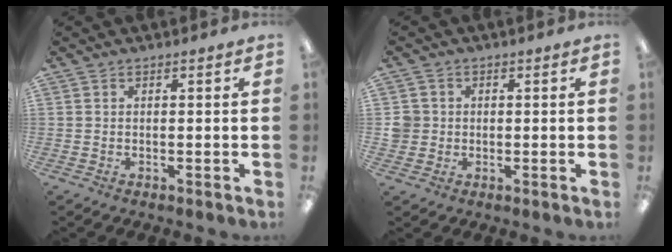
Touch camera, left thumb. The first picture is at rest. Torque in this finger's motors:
{"motor_torque": [-0.39, 0.39, 0.17, -0.21, 0.01]}